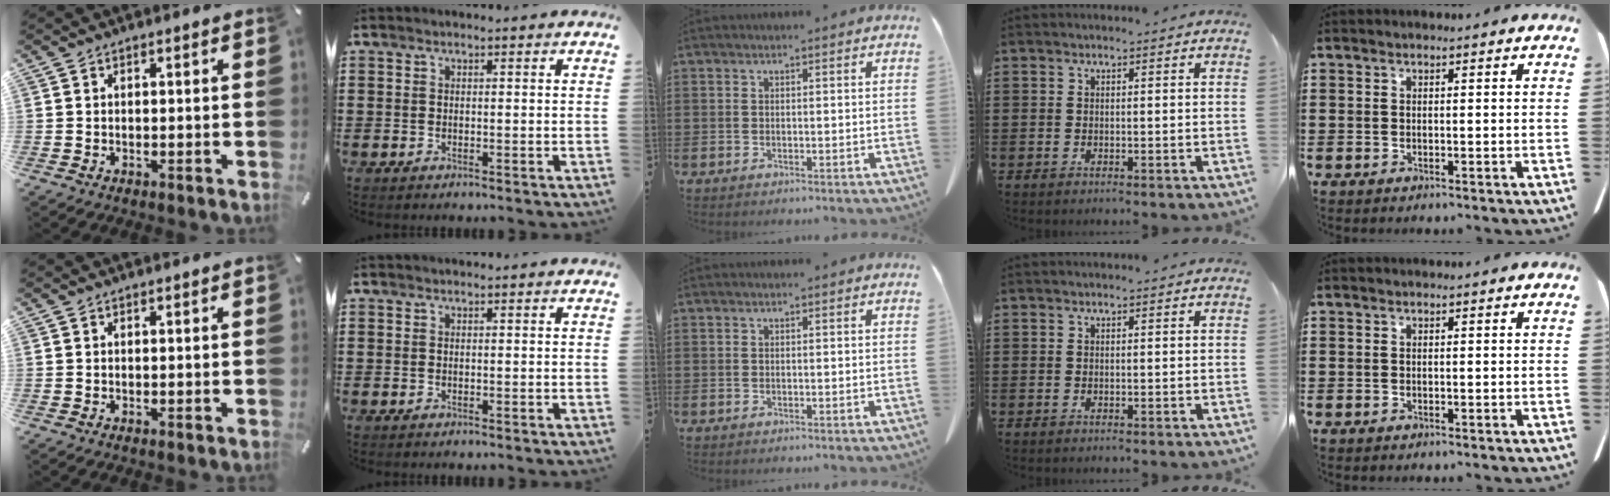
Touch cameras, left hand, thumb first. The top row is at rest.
{}